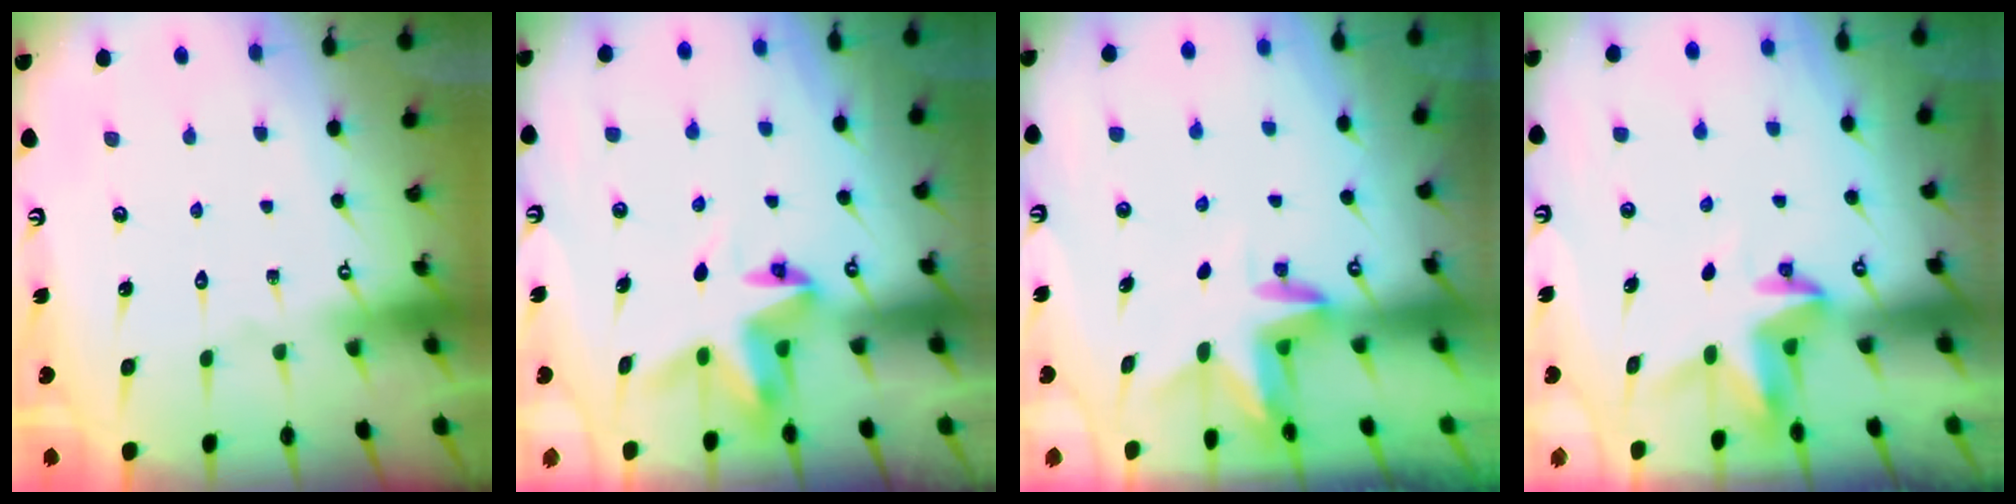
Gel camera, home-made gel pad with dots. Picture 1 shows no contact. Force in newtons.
{"total": 4.9, "press": 4.9, "slide": 0.3}
{"total": 3.1, "press": 3.1, "slide": 0.3}
{"total": 3.8, "press": 3.8, "slide": 0.3}